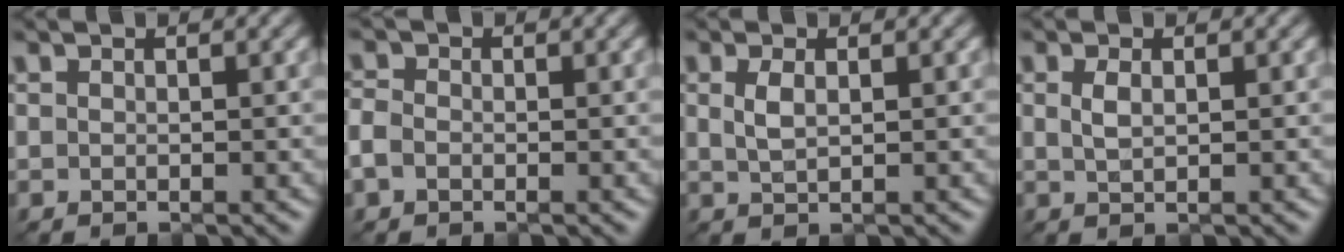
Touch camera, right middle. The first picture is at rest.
{"total": 1.6, "force": [-0.6, 1.2, 0.9], "torque": [-0.018, 0.003, -0.019]}
{"total": 1.6, "force": [0.5, 0.6, 1.4], "torque": [-0.032, 0.001, 0.011]}
{"total": 1.2, "force": [0.4, 0.5, 1.1], "torque": [-0.025, 0.000, 0.009]}